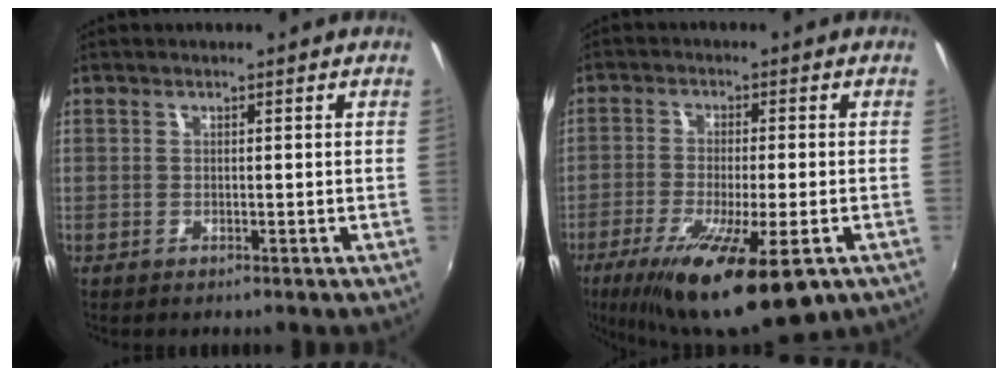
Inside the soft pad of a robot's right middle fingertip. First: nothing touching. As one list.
[{"total": 17.0, "force": [-10.0, 3.9, 13.2], "torque": [-0.250, -0.056, -0.163]}]